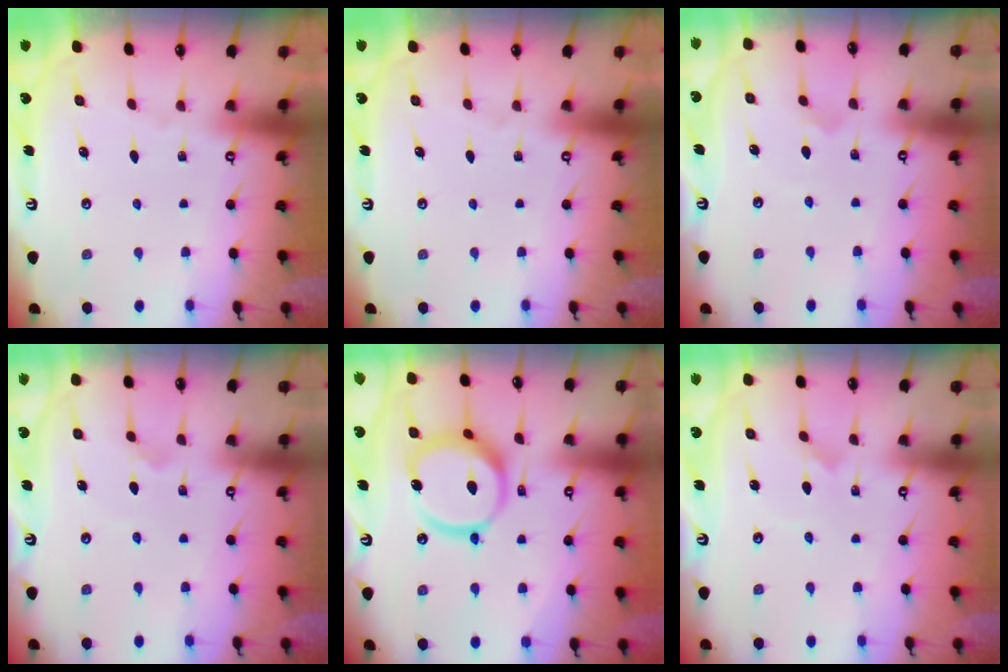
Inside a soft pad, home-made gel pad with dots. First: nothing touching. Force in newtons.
{"total": 0.0}
{"total": 2.5, "press": 2.5, "slide": 0.2}
{"total": 1.7, "press": 1.6, "slide": 0.5}
{"total": 14.7, "press": 14.6, "slide": 1.9}
{"total": 2.0, "press": 2.0, "slide": 0.2}